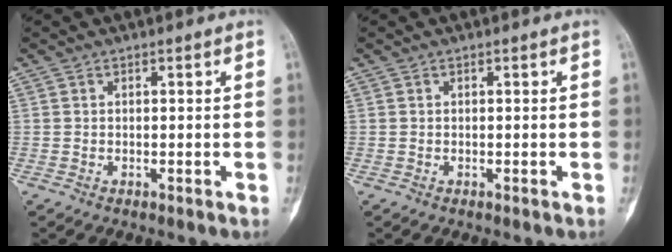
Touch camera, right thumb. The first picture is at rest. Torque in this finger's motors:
{"motor_torque": [0.00, 0.00, 0.00, 0.00, 0.00]}